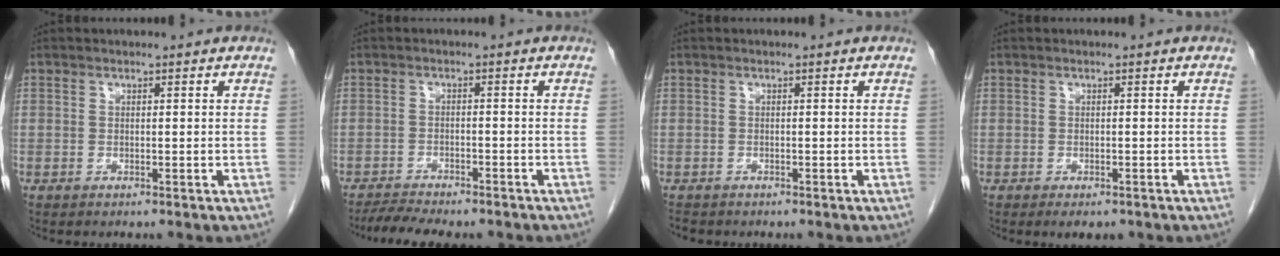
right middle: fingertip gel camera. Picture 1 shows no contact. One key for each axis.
{"total": 7.3, "fx": -6.6, "fy": 1.2, "fz": 3.0, "tx": -0.042, "ty": -0.006, "tz": -0.101}
{"total": 1.5, "fx": -1.3, "fy": 0.7, "fz": 0.4, "tx": -0.014, "ty": -0.003, "tz": -0.018}
{"total": 2.5, "fx": -1.6, "fy": 1.1, "fz": 1.5, "tx": -0.014, "ty": -0.002, "tz": -0.016}